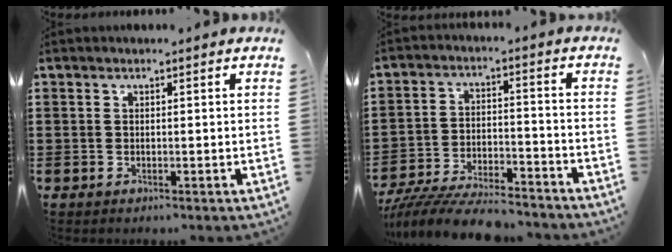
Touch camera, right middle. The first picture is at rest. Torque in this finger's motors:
{"motor_torque": [0.67, -0.17, 0.24, 0.21]}